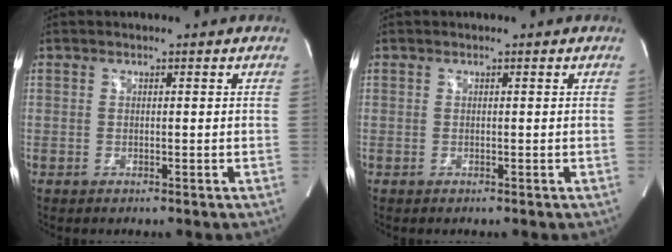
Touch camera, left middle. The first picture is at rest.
{"total": 0.0}